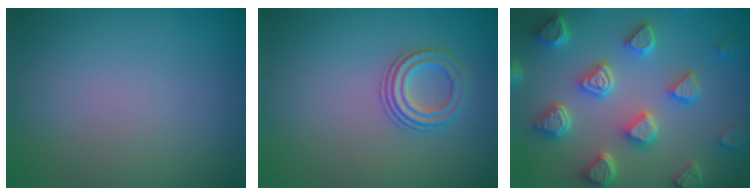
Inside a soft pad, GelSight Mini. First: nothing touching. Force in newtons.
{"total": 2.6, "press": 2.3, "slide": 1.2}
{"total": 7.3, "press": 5.8, "slide": 4.4}